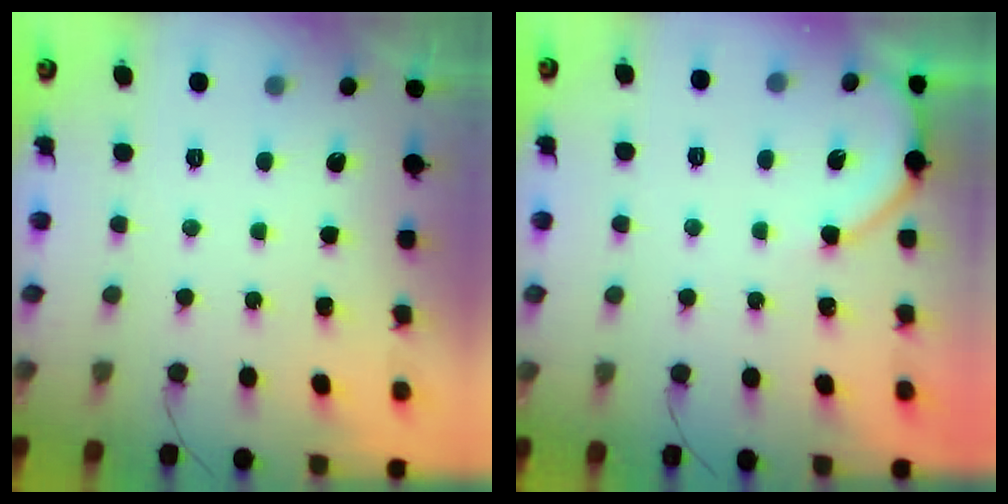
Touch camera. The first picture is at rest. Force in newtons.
{"total": 3.6, "press": 3.5, "slide": 0.5}